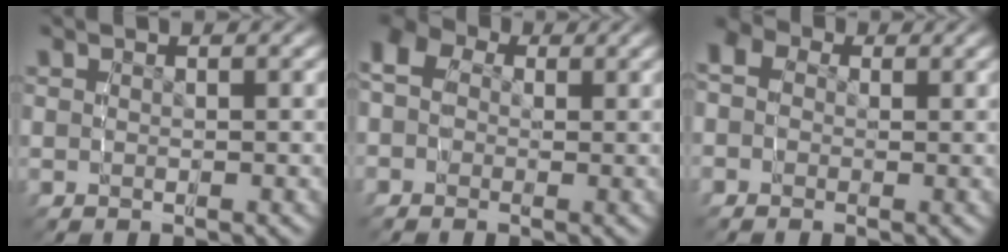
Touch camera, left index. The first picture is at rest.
{"total": 6.4, "force": [1.3, 5.5, 2.9], "torque": [-0.049, 0.010, -0.001]}
{"total": 4.7, "force": [0.7, 4.3, 1.8], "torque": [-0.029, 0.009, -0.010]}